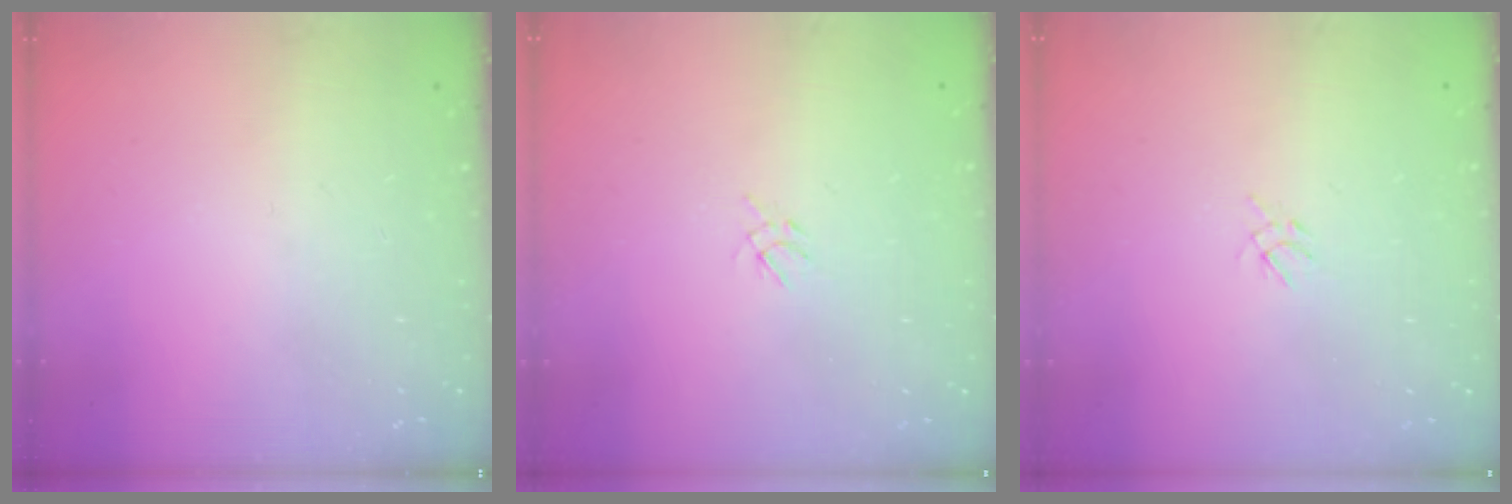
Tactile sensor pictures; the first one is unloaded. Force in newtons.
{"total": 2.2, "press": 2.2, "slide": 0.5}
{"total": 2.2, "press": 2.2, "slide": 0.5}